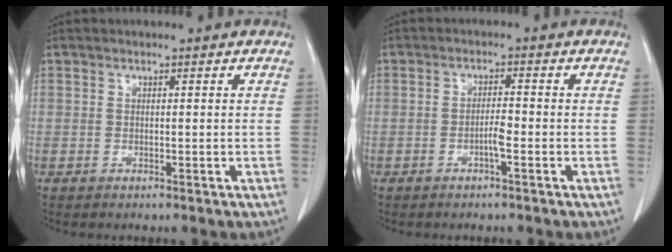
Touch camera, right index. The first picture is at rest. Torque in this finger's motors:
{"motor_torque": [-0.10, 0.00, -0.05, 0.00]}